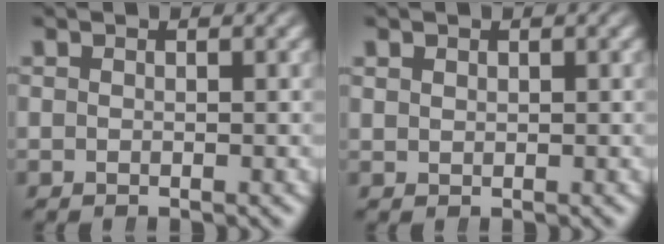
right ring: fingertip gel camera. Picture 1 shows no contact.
{"total": 0.8, "force": [0.7, 0.0, 0.1], "torque": [0.006, 0.000, 0.021]}